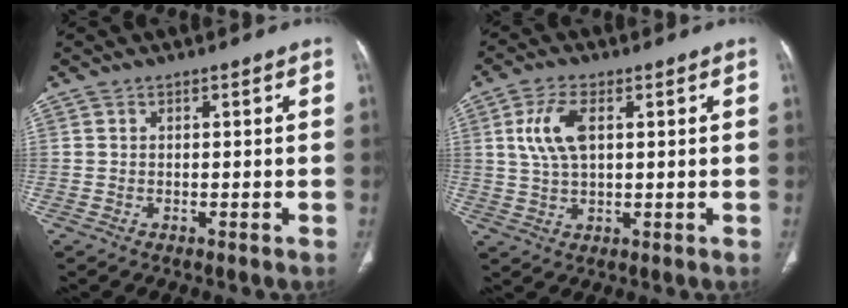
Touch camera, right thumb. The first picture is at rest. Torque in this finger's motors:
{"motor_torque": [-0.33, 0.69, 0.35, -0.26, 0.07]}